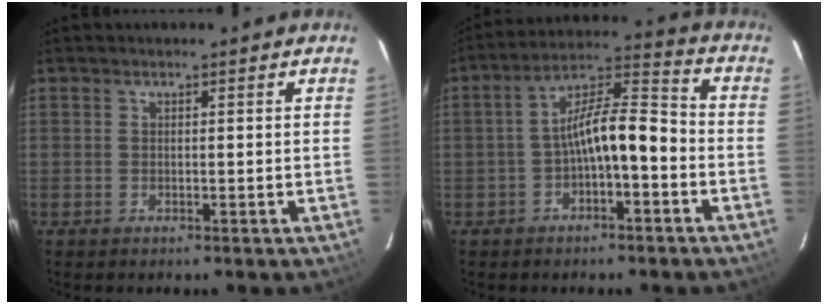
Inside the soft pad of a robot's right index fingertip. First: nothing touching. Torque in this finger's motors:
{"motor_torque": [1.52, -0.47, 0.86, 0.21]}